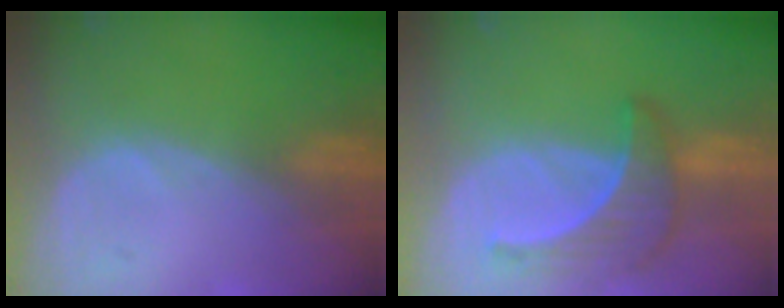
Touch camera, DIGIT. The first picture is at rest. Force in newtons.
{"total": 6.4, "press": 6.4, "slide": 0.3}